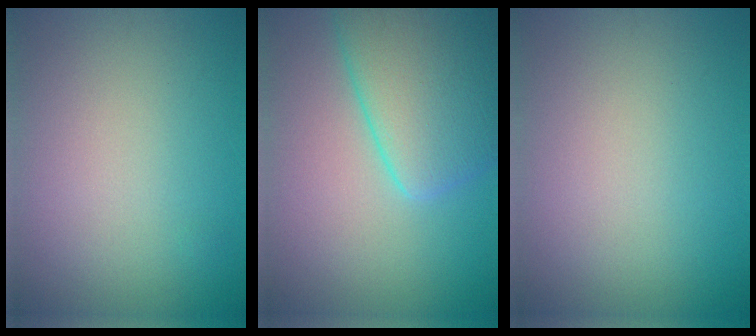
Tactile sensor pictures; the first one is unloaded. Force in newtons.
{"total": 7.9, "press": 7.9, "slide": 0.4}
{"total": 0.0}